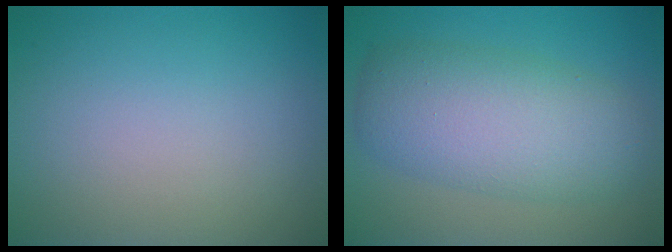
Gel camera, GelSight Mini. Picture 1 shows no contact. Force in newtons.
{"total": 7.3, "press": 7.3, "slide": 0.1}